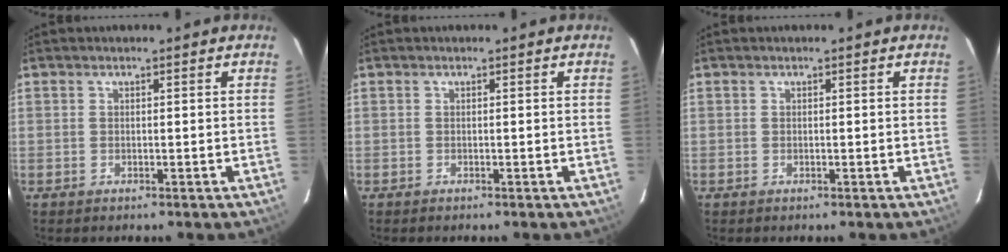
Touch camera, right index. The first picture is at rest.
{"total": 0.0}
{"total": 0.0}